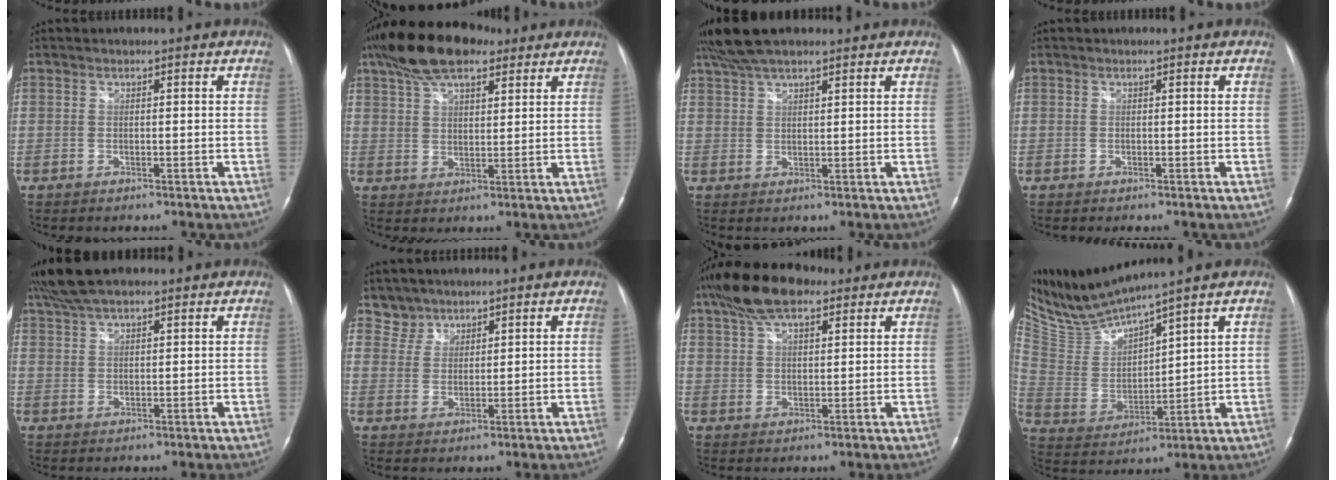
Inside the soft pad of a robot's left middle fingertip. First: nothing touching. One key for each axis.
{"total": 12.6, "fx": 8.9, "fy": 4.7, "fz": 7.6, "tx": -0.149, "ty": 0.037, "tz": 0.158}
{"total": 8.4, "fx": 6.8, "fy": 2.2, "fz": 4.5, "tx": -0.085, "ty": 0.035, "tz": 0.124}
{"total": 0.0}
{"total": 7.6, "fx": 6.2, "fy": 1.8, "fz": 4.0, "tx": -0.077, "ty": 0.035, "tz": 0.115}
{"total": 3.4, "fx": 2.9, "fy": 1.7, "fz": -0.7, "tx": 0.022, "ty": 0.005, "tz": 0.055}
{"total": 10.5, "fx": 7.2, "fy": 3.8, "fz": 6.6, "tx": -0.129, "ty": 0.032, "tz": 0.129}
{"total": 10.6, "fx": 10.2, "fy": -1.2, "fz": 2.8, "tx": -0.078, "ty": -0.004, "tz": 0.220}